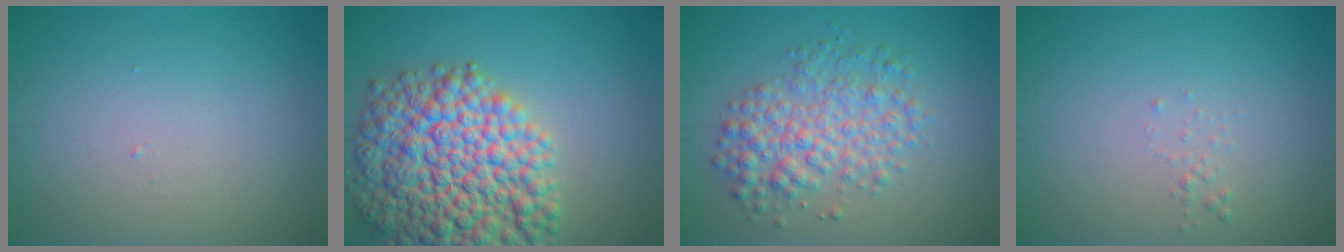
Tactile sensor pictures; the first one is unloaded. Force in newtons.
{"total": 12.4, "press": 12.3, "slide": 0.4}
{"total": 4.8, "press": 4.8, "slide": 0.0}
{"total": 0.6, "press": 0.6, "slide": 0.1}